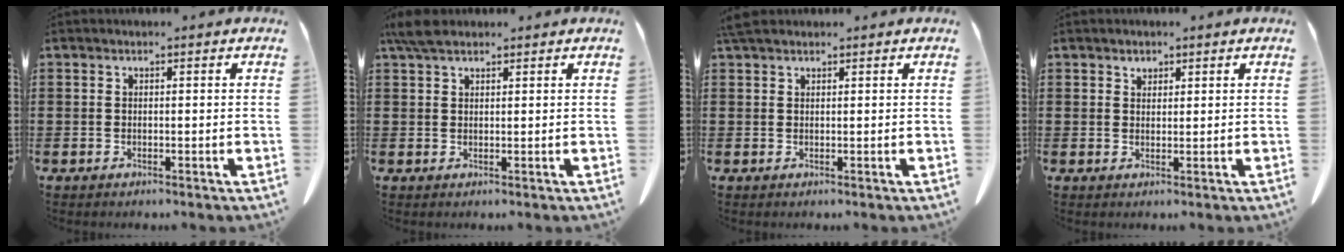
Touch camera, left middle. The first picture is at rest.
{"total": 3.7, "force": [2.6, 1.4, 2.2], "torque": [-0.051, 0.006, 0.050]}
{"total": 2.0, "force": [1.7, 0.6, 1.0], "torque": [-0.026, 0.003, 0.033]}
{"total": 1.4, "force": [1.2, 0.6, 0.2], "torque": [0.001, -0.004, 0.022]}